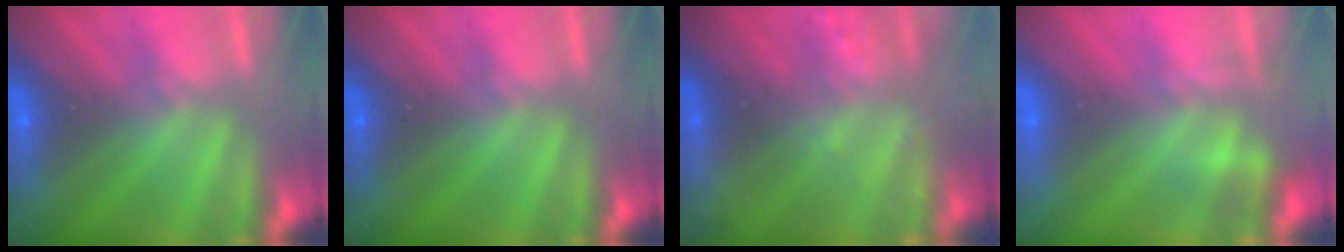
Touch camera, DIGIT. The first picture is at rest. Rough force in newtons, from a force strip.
{"total": 0.0}
{"total": 2.2}
{"total": 2.3}